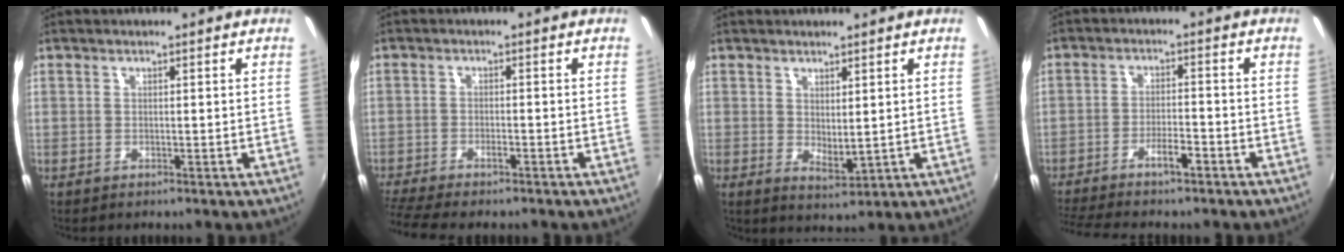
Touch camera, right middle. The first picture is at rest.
{"total": 7.1, "force": [-6.0, 1.0, 3.6], "torque": [-0.097, -0.024, -0.107]}
{"total": 1.7, "force": [0.8, 0.6, 1.4], "torque": [-0.021, -0.003, 0.015]}
{"total": 7.2, "force": [-5.8, 0.6, 4.2], "torque": [-0.092, 0.000, -0.100]}